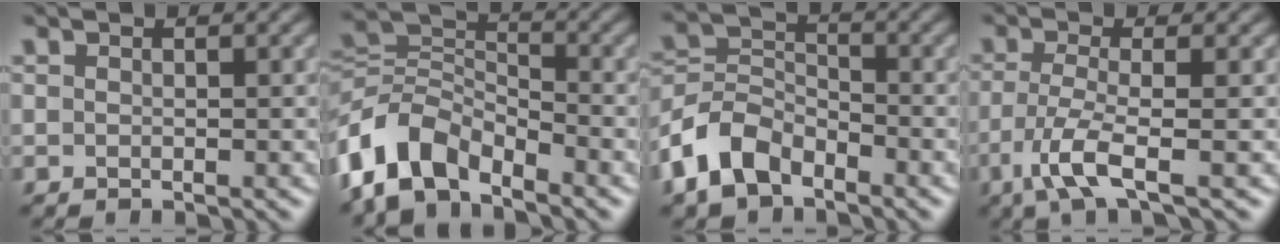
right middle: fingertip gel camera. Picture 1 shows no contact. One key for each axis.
{"total": 7.0, "fx": -4.5, "fy": 3.7, "fz": 3.9, "tx": -0.072, "ty": 0.004, "tz": -0.100}
{"total": 5.8, "fx": -3.8, "fy": 3.4, "fz": 2.9, "tx": -0.063, "ty": 0.003, "tz": -0.086}
{"total": 4.0, "fx": -1.9, "fy": 0.7, "fz": 3.5, "tx": -0.076, "ty": -0.008, "tz": -0.046}